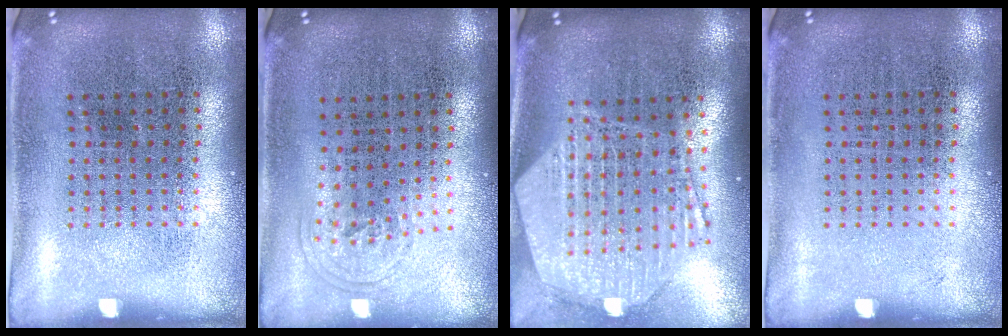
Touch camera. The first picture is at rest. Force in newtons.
{"total": 0.9, "press": 0.6, "slide": 0.6}
{"total": 3.0, "press": 2.4, "slide": 1.8}
{"total": 0.0}